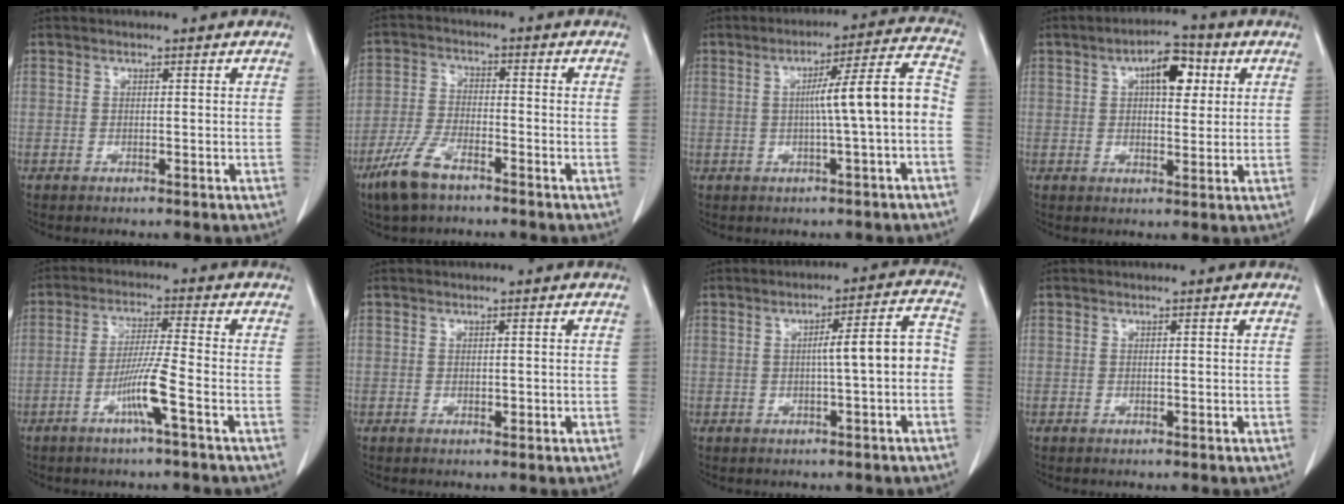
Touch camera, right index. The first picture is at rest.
{"total": 7.4, "force": [-5.1, 2.4, 4.8], "torque": [-0.111, -0.011, -0.098]}
{"total": 10.6, "force": [-1.0, -0.5, 10.5], "torque": [-0.152, 0.022, -0.016]}
{"total": 7.1, "force": [2.5, 3.0, 5.9], "torque": [-0.090, 0.016, 0.037]}
{"total": 6.6, "force": [-2.9, -0.8, 5.9], "torque": [-0.117, -0.006, -0.057]}
{"total": 0.8, "force": [-0.1, 0.4, 0.7], "torque": [-0.010, -0.001, 0.001]}
{"total": 6.6, "force": [-0.8, 0.6, 6.6], "torque": [-0.091, 0.026, -0.011]}
{"total": 0.0}